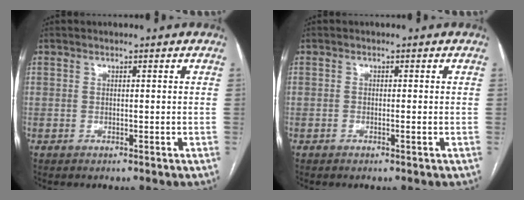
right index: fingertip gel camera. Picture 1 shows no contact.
{"total": 0.6, "force": [-0.2, 0.0, 0.5], "torque": [-0.011, 0.002, -0.002]}